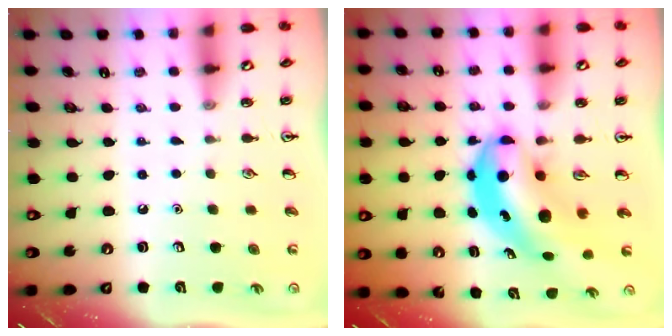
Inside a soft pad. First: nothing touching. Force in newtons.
{"total": 8.2, "press": 7.9, "slide": 2.3}